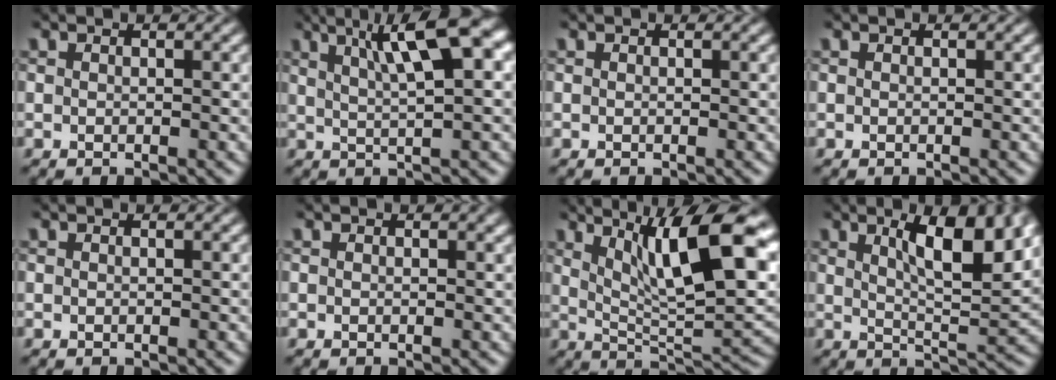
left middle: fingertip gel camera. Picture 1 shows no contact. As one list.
[{"total": 7.6, "force": [3.1, 1.6, 6.8], "torque": [-0.095, 0.014, 0.050]}, {"total": 0.0}, {"total": 0.0}, {"total": 0.0}, {"total": 0.6, "force": [0.5, 0.1, 0.4], "torque": [-0.004, 0.003, 0.007]}, {"total": 12.5, "force": [5.2, 3.2, 11.0], "torque": [-0.158, 0.005, 0.088]}, {"total": 7.8, "force": [3.0, 2.1, 6.8], "torque": [-0.099, 0.000, 0.051]}]